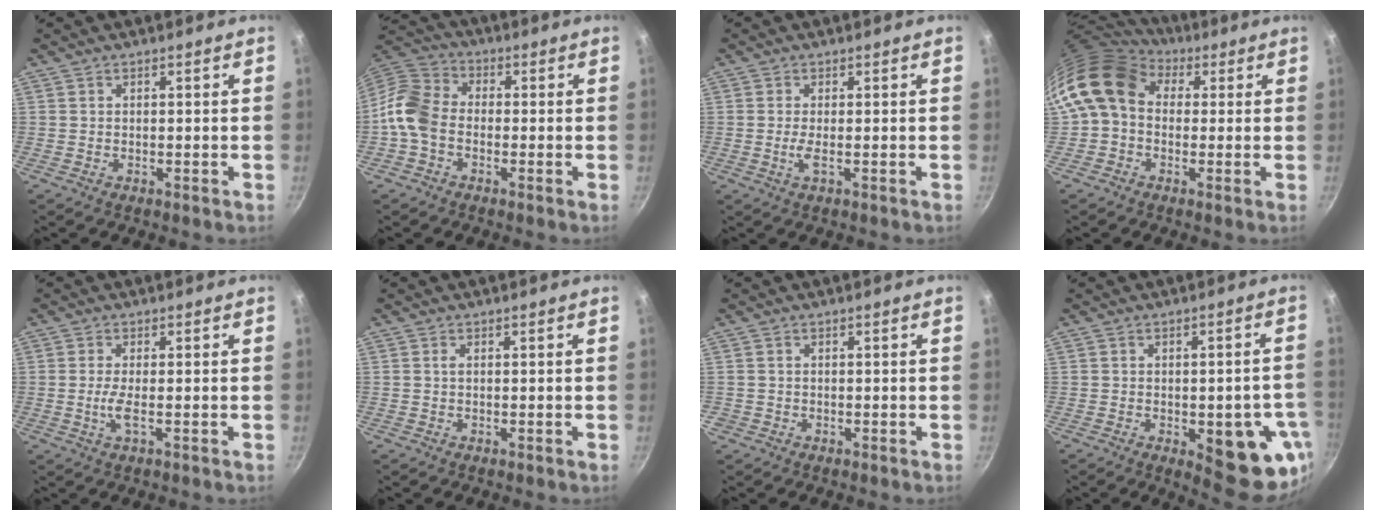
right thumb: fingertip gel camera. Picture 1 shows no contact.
{"total": 8.9, "force": [-2.4, 6.5, 5.6], "torque": [-0.097, 0.031, -0.072]}
{"total": 1.8, "force": [-0.3, 0.2, 1.8], "torque": [-0.043, -0.004, -0.006]}
{"total": 12.1, "force": [2.7, 9.4, 7.0], "torque": [-0.114, 0.014, 0.024]}
{"total": 2.8, "force": [-0.6, 0.4, 2.7], "torque": [-0.068, -0.004, -0.012]}
{"total": 0.6, "force": [0.2, 0.2, 0.5], "torque": [-0.010, 0.001, 0.002]}
{"total": 0.8, "force": [-0.4, 0.7, 0.0], "torque": [0.000, 0.002, -0.004]}
{"total": 14.3, "force": [-4.3, 5.8, 12.4], "torque": [-0.097, 0.004, -0.048]}